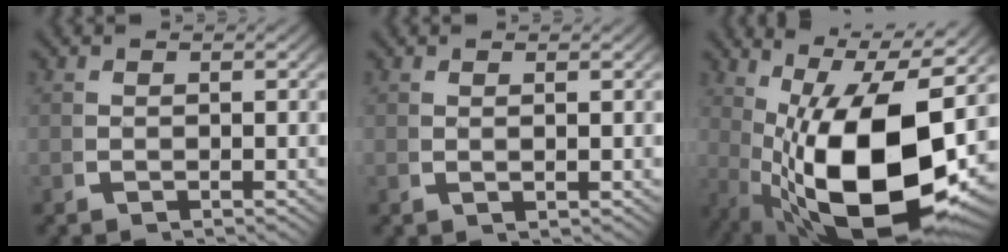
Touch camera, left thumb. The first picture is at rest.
{"total": 0.7, "force": [0.5, 0.0, 0.5], "torque": [-0.013, -0.002, 0.012]}
{"total": 20.9, "force": [-0.4, 12.2, 17.0], "torque": [-0.297, -0.065, 0.029]}